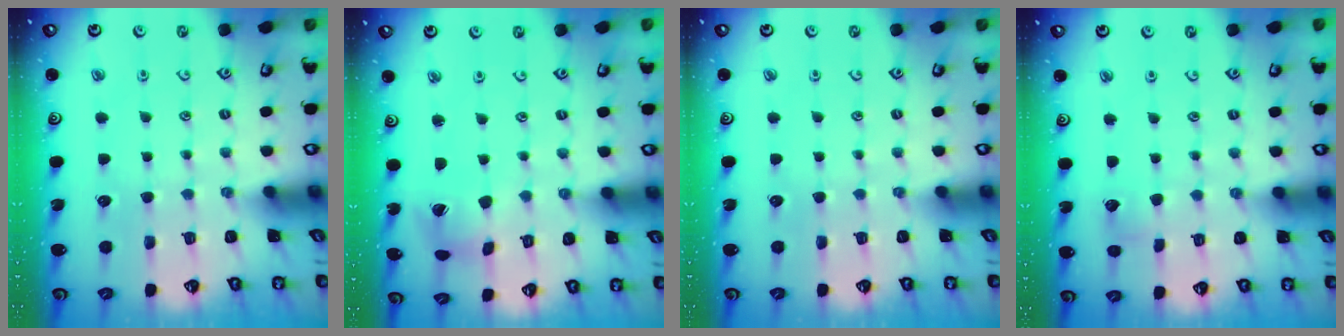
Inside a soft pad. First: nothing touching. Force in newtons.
{"total": 5.3, "press": 5.3, "slide": 0.6}
{"total": 0.0}
{"total": 2.7, "press": 2.7, "slide": 0.4}